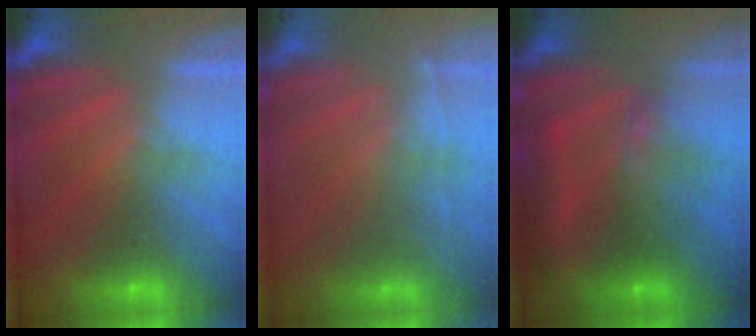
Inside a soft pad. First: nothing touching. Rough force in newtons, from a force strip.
{"total": 1.8}
{"total": 7.4}